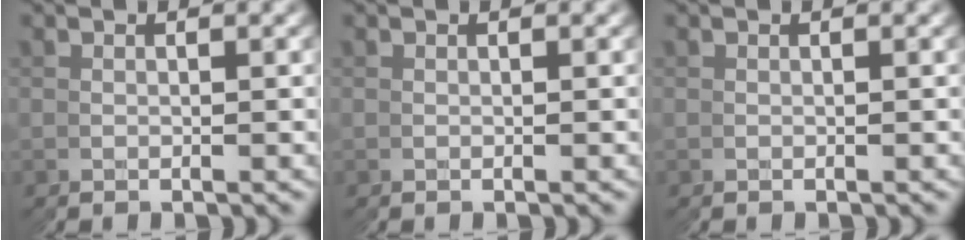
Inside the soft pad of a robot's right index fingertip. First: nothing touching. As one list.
[{"total": 0.0}, {"total": 0.0}]